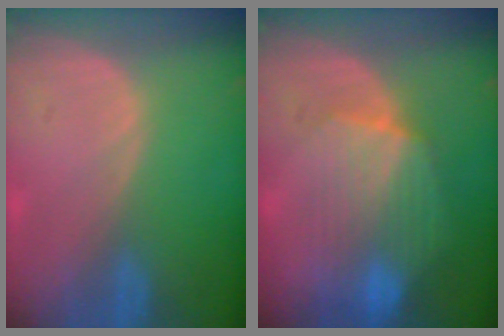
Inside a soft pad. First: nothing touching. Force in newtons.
{"total": 8.3, "press": 8.1, "slide": 2.0}